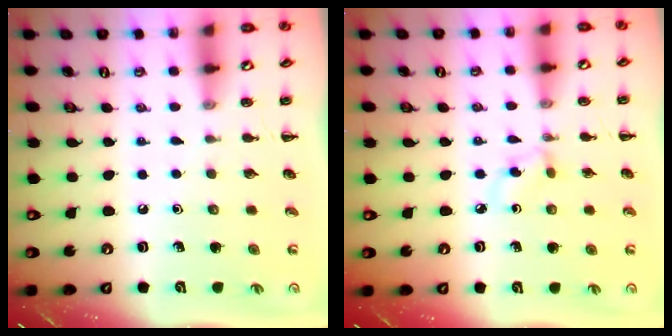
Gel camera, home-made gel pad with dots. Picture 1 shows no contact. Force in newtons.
{"total": 2.8, "press": 2.6, "slide": 1.1}